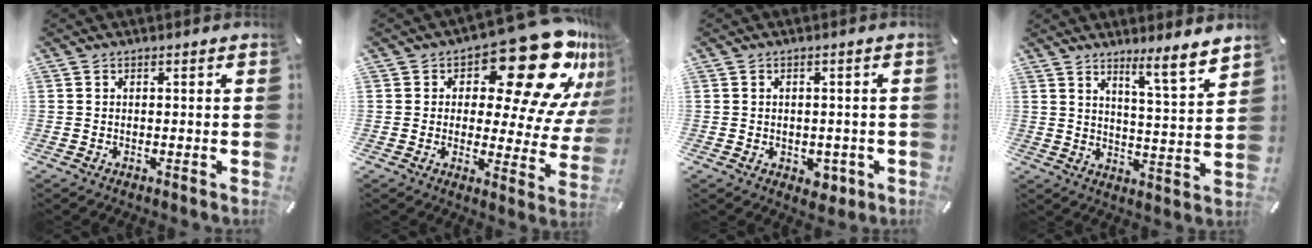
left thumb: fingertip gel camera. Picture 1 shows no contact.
{"total": 24.5, "force": [14.2, 9.6, 17.6], "torque": [-0.228, -0.104, 0.230]}
{"total": 3.5, "force": [-1.0, 2.8, 1.9], "torque": [-0.011, 0.000, -0.018]}
{"total": 8.0, "force": [6.9, 0.3, 4.2], "torque": [-0.061, -0.055, 0.115]}